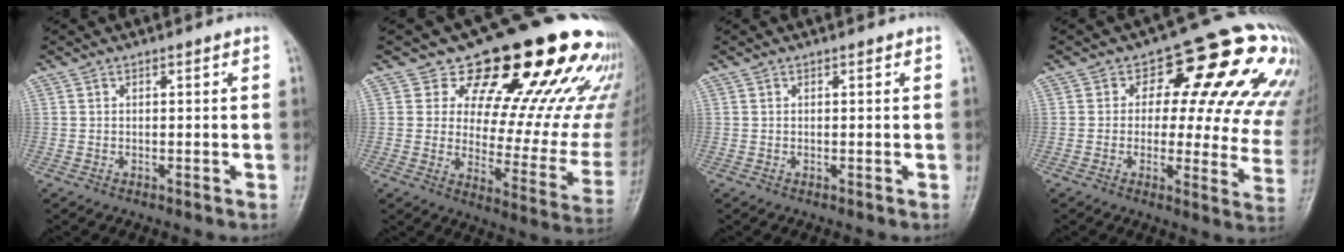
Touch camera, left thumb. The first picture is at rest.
{"total": 24.2, "force": [16.7, 9.9, 14.4], "torque": [-0.133, -0.086, 0.214]}
{"total": 0.0}
{"total": 19.4, "force": [7.2, 10.0, 14.9], "torque": [-0.126, -0.002, 0.073]}